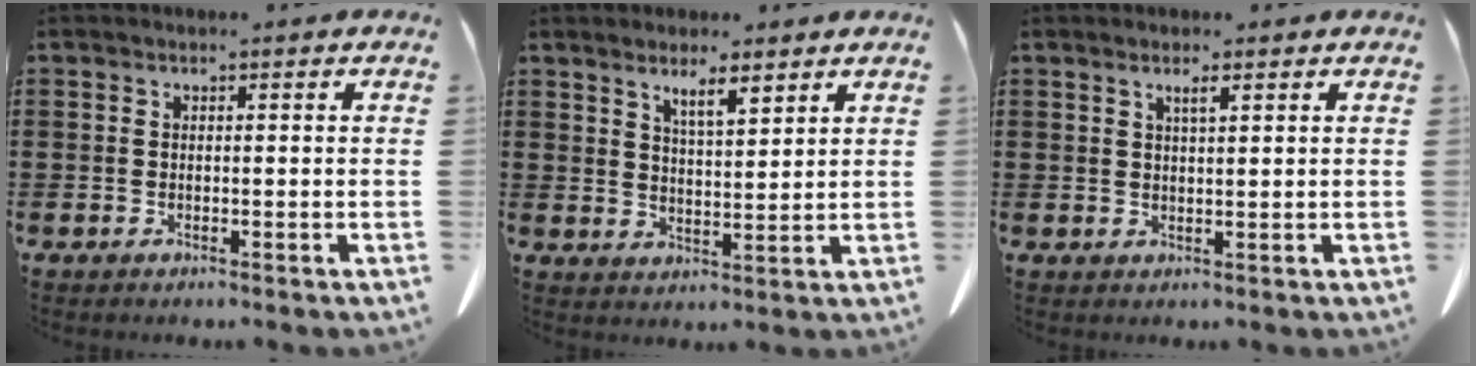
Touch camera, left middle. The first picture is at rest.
{"total": 4.1, "force": [3.4, 0.7, 2.2], "torque": [-0.041, -0.008, 0.059]}
{"total": 1.8, "force": [1.1, 0.3, 1.4], "torque": [-0.020, -0.001, 0.017]}